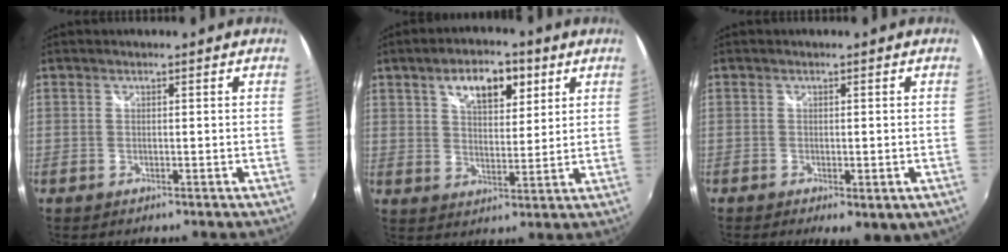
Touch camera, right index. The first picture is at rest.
{"total": 9.9, "force": [5.1, 4.8, 7.0], "torque": [-0.111, 0.021, 0.083]}
{"total": 4.7, "force": [-2.0, 1.7, 3.9], "torque": [-0.062, -0.022, -0.022]}